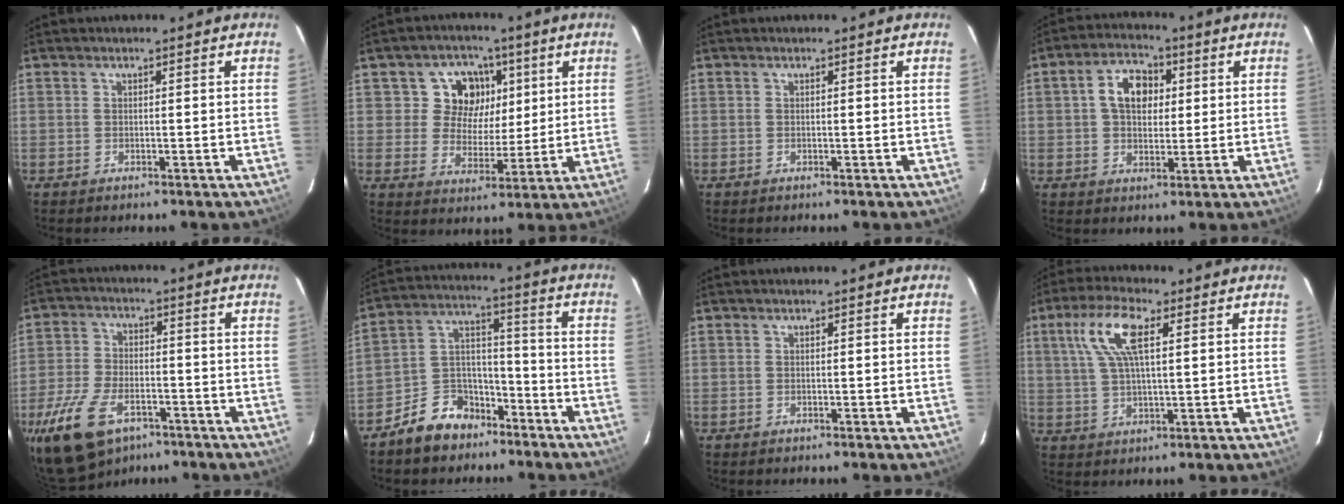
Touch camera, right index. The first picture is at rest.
{"total": 9.3, "force": [3.1, 8.2, 3.0], "torque": [-0.059, 0.001, 0.048]}
{"total": 0.0}
{"total": 7.9, "force": [1.8, 5.4, 5.5], "torque": [-0.100, 0.024, 0.030]}
{"total": 15.2, "force": [-9.2, 8.3, 8.7], "torque": [-0.207, -0.022, -0.167]}
{"total": 10.9, "force": [-7.6, 6.8, 3.9], "torque": [-0.081, 0.048, -0.119]}
{"total": 0.0}
{"total": 9.5, "force": [3.5, 3.1, 8.2], "torque": [-0.166, 0.018, 0.066]}